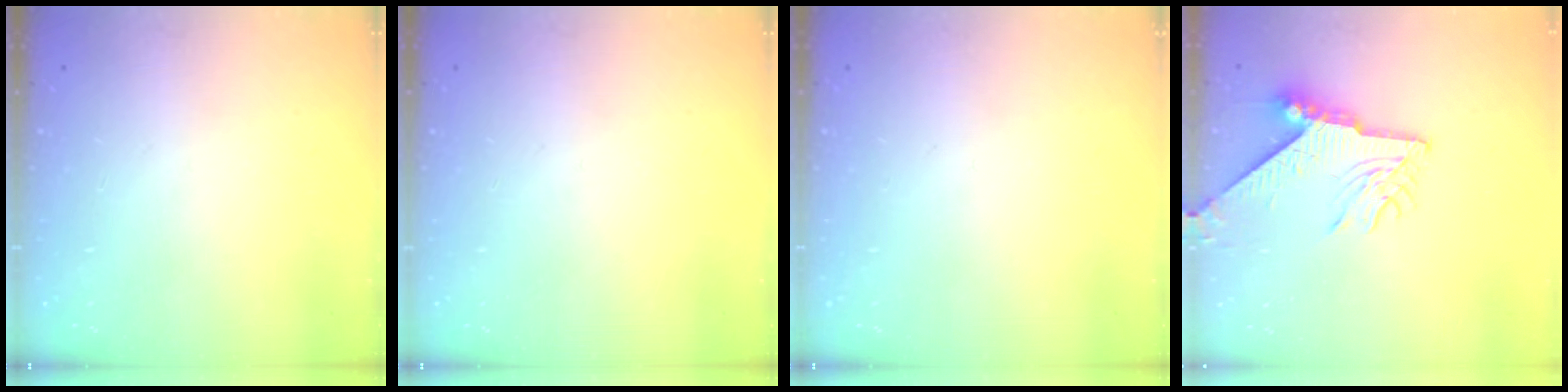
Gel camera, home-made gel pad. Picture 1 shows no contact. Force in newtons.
{"total": 0.0}
{"total": 0.0}
{"total": 9.4, "press": 9.3, "slide": 0.8}